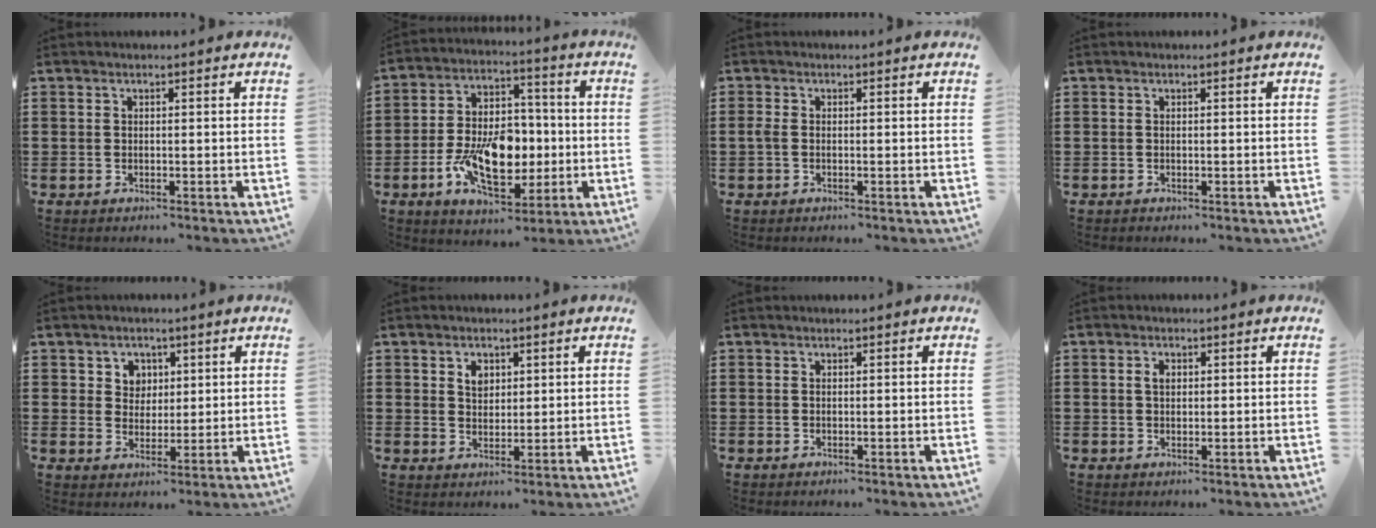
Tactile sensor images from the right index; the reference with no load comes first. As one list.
[{"total": 11.6, "force": [-2.6, 7.2, 8.8], "torque": [-0.168, 0.004, -0.045]}, {"total": 1.1, "force": [-0.4, 0.5, 1.0], "torque": [-0.027, -0.003, -0.010]}, {"total": 0.0}, {"total": 3.7, "force": [1.6, 3.2, 0.5], "torque": [-0.020, 0.010, 0.026]}, {"total": 2.7, "force": [1.3, 1.9, 1.4], "torque": [-0.026, 0.004, 0.022]}, {"total": 0.0}, {"total": 1.8, "force": [0.4, 1.1, 1.3], "torque": [-0.028, 0.008, 0.006]}]